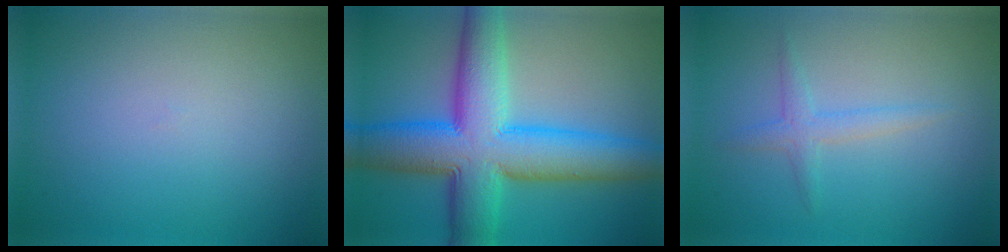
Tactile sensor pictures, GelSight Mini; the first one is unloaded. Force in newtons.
{"total": 11.6, "press": 11.6, "slide": 0.2}
{"total": 1.7, "press": 1.7, "slide": 0.1}